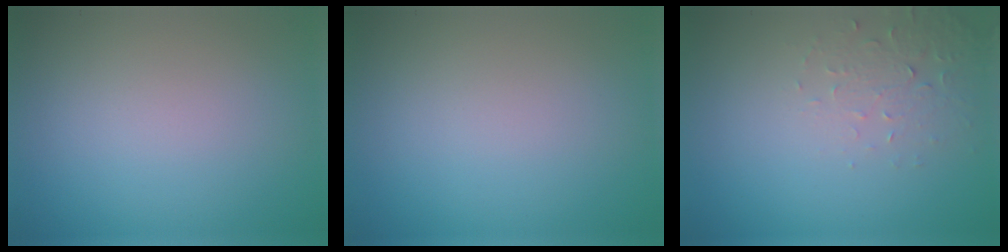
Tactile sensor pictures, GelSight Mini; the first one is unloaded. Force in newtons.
{"total": 0.0}
{"total": 2.2, "press": 2.2, "slide": 0.4}